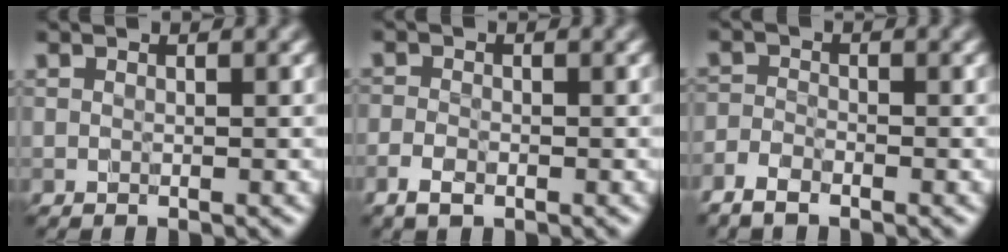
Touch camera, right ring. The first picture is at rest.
{"total": 1.6, "force": [-1.0, 0.8, 1.0], "torque": [-0.017, -0.001, -0.023]}
{"total": 1.8, "force": [-1.5, 0.5, 0.8], "torque": [-0.015, 0.000, -0.037]}